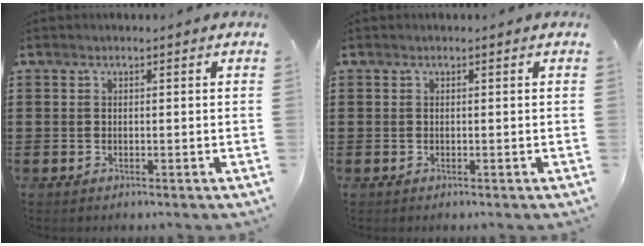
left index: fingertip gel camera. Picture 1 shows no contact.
{"total": 0.0}